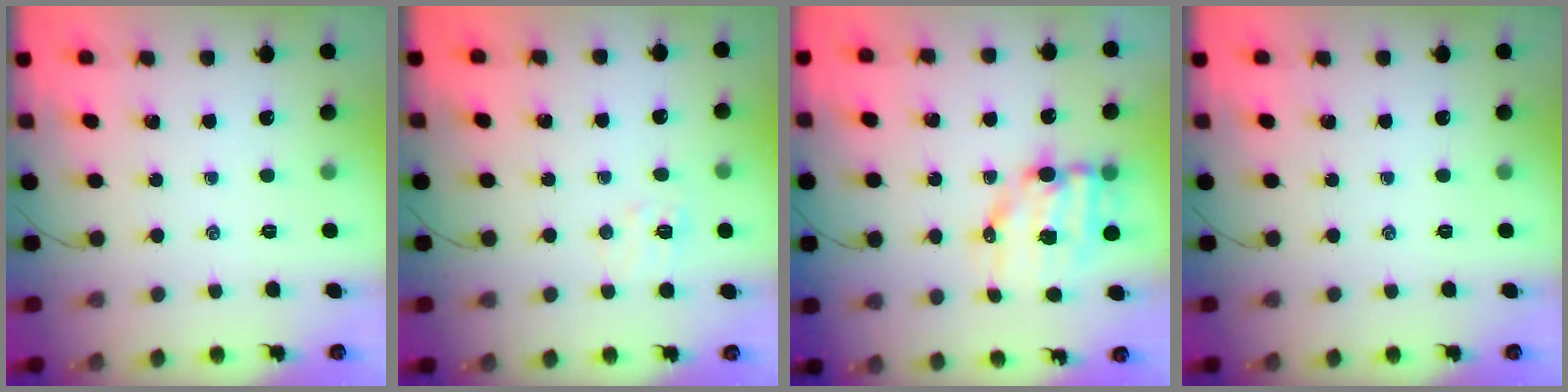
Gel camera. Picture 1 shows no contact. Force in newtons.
{"total": 6.4, "press": 6.3, "slide": 1.3}
{"total": 10.8, "press": 10.7, "slide": 1.5}
{"total": 0.0}